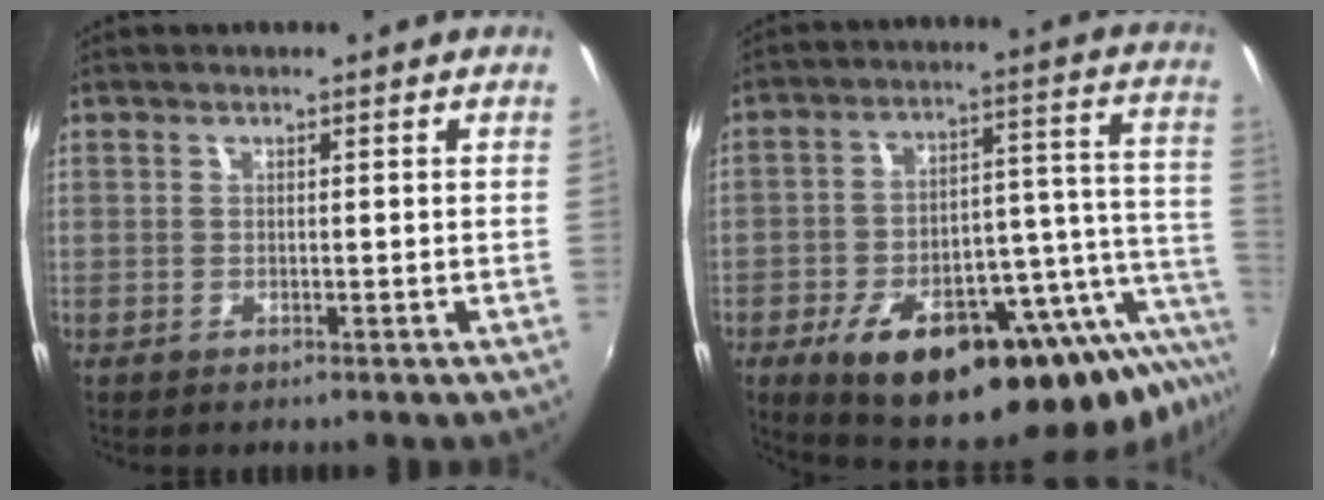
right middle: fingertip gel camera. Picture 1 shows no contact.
{"total": 27.7, "force": [-18.2, 8.5, 19.1], "torque": [-0.264, -0.016, -0.249]}